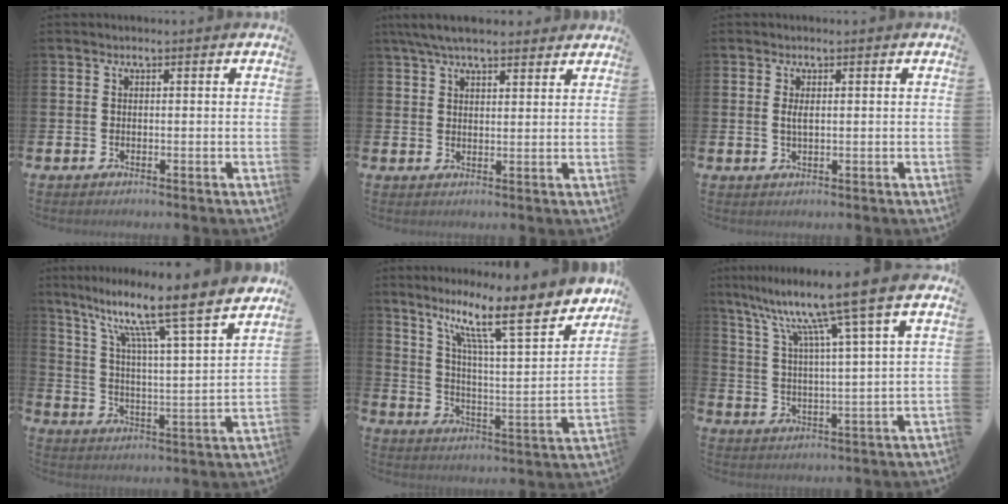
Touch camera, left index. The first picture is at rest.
{"total": 5.7, "force": [5.1, 1.3, 2.2], "torque": [-0.055, -0.011, 0.094]}
{"total": 1.7, "force": [0.4, 0.6, 1.6], "torque": [-0.027, 0.000, 0.005]}
{"total": 10.7, "force": [8.7, 0.5, 6.2], "torque": [-0.133, -0.074, 0.133]}
{"total": 13.7, "force": [9.5, 2.5, 9.5], "torque": [-0.175, -0.058, 0.148]}
{"total": 11.0, "force": [8.5, -0.2, 7.0], "torque": [-0.152, -0.051, 0.132]}